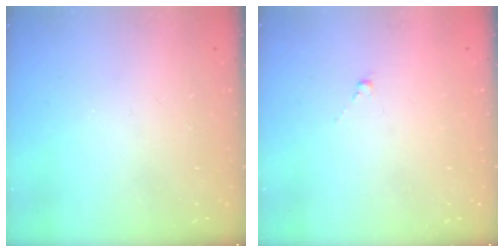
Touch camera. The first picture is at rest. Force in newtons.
{"total": 0.5, "press": 0.3, "slide": 0.4}